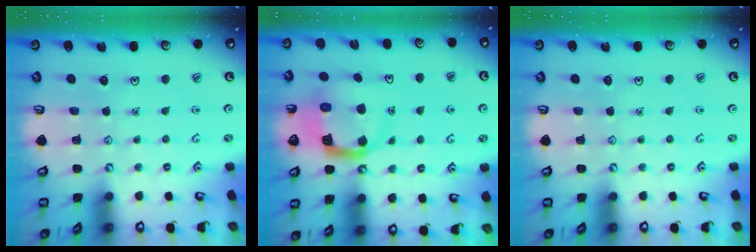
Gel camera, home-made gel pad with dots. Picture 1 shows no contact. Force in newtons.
{"total": 9.4, "press": 9.3, "slide": 1.3}
{"total": 0.0}